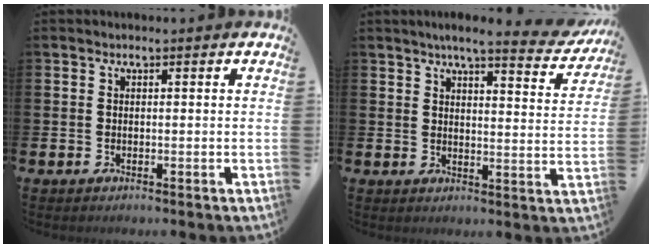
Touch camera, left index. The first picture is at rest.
{"total": 5.2, "force": [4.6, 0.4, 2.4], "torque": [-0.053, -0.028, 0.074]}